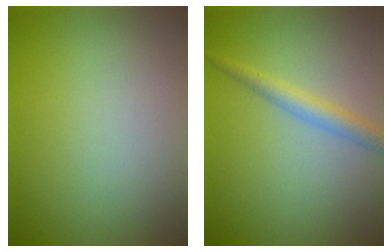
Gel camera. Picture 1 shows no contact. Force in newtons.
{"total": 2.5, "press": 2.5, "slide": 0.1}